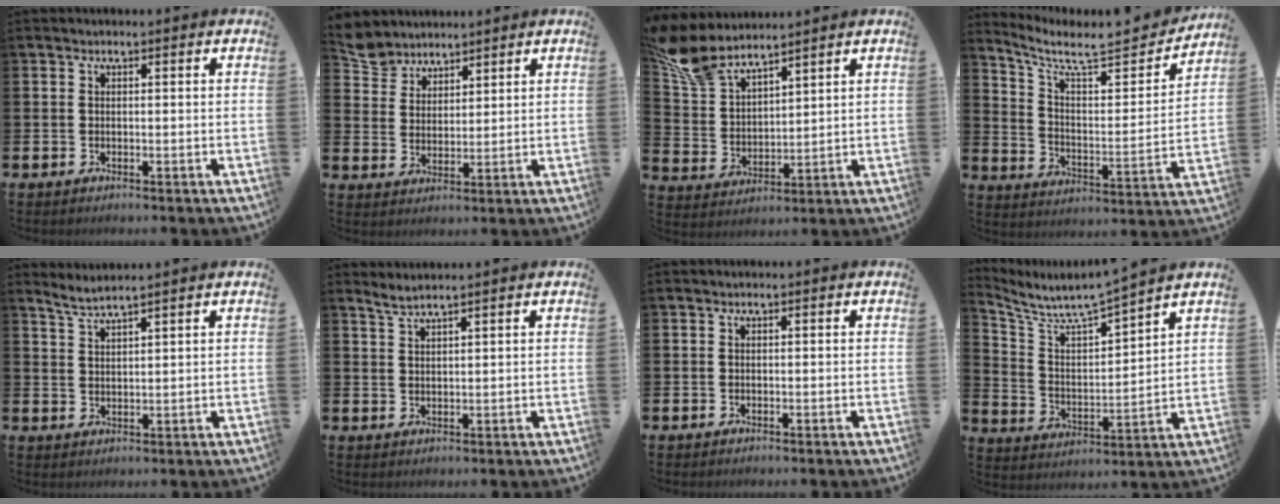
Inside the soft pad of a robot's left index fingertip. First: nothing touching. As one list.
[{"total": 5.1, "force": [4.8, 1.6, -0.5], "torque": [-0.021, -0.018, 0.091]}, {"total": 8.4, "force": [7.7, 2.3, 2.6], "torque": [-0.089, -0.031, 0.145]}, {"total": 7.5, "force": [6.7, 1.7, 3.0], "torque": [-0.089, -0.056, 0.109]}, {"total": 3.0, "force": [3.0, -0.5, 0.4], "torque": [-0.022, -0.008, 0.056]}, {"total": 2.2, "force": [2.1, -0.3, 0.4], "torque": [-0.020, 0.001, 0.041]}, {"total": 0.0}, {"total": 6.3, "force": [6.1, 0.1, 1.9], "torque": [-0.073, -0.055, 0.098]}]